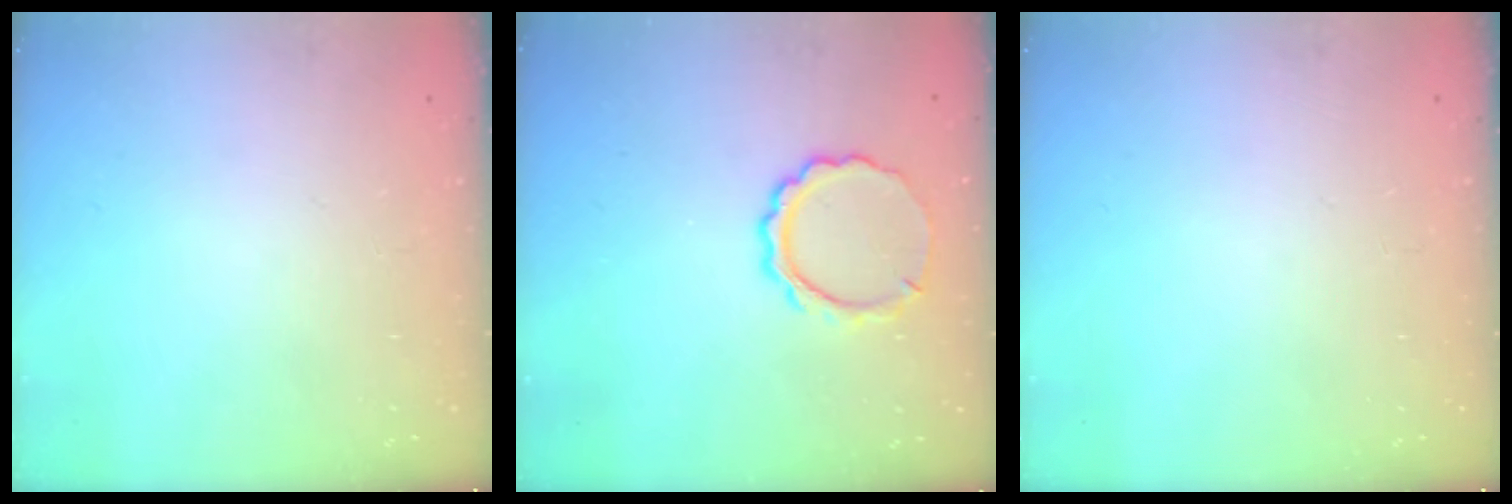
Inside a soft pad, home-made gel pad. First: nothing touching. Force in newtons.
{"total": 8.1, "press": 8.0, "slide": 0.6}
{"total": 0.0}